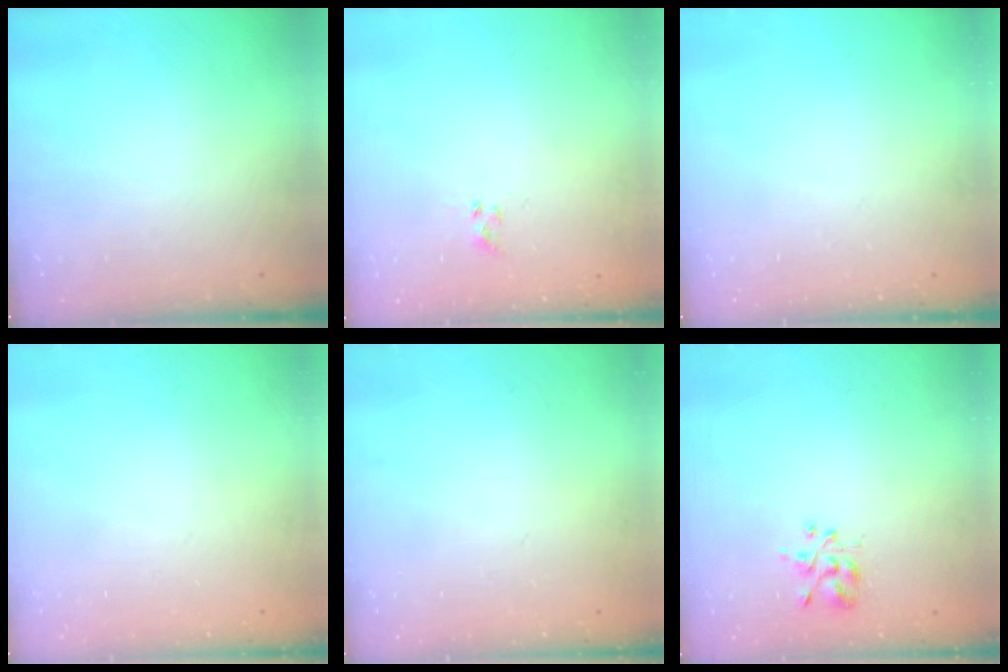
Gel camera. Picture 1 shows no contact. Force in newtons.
{"total": 2.2, "press": 2.1, "slide": 0.7}
{"total": 0.0}
{"total": 1.9, "press": 1.9, "slide": 0.2}
{"total": 1.8, "press": 1.7, "slide": 0.1}
{"total": 2.8, "press": 2.6, "slide": 1.0}